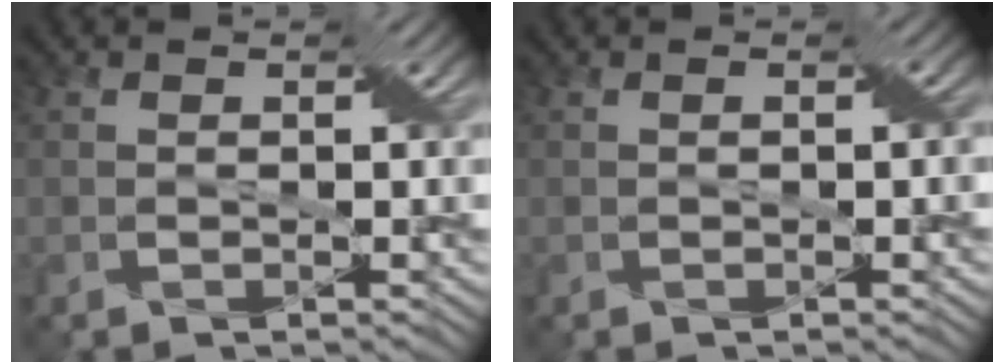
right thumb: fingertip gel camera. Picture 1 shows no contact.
{"total": 0.8, "force": [0.0, 0.0, 0.8], "torque": [-0.013, 0.004, 0.000]}